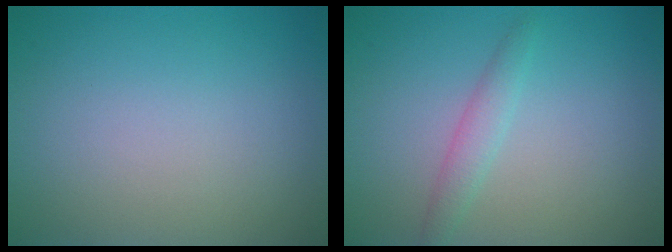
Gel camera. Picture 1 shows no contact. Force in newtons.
{"total": 1.7, "press": 1.7, "slide": 0.1}